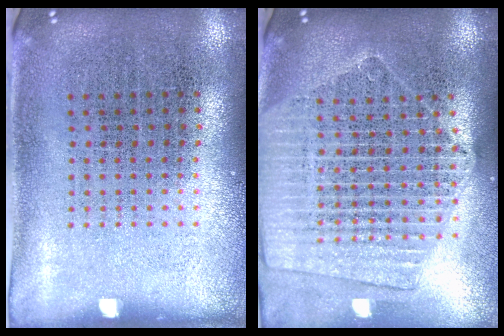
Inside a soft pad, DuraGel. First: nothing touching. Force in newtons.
{"total": 2.2, "press": 2.0, "slide": 0.9}